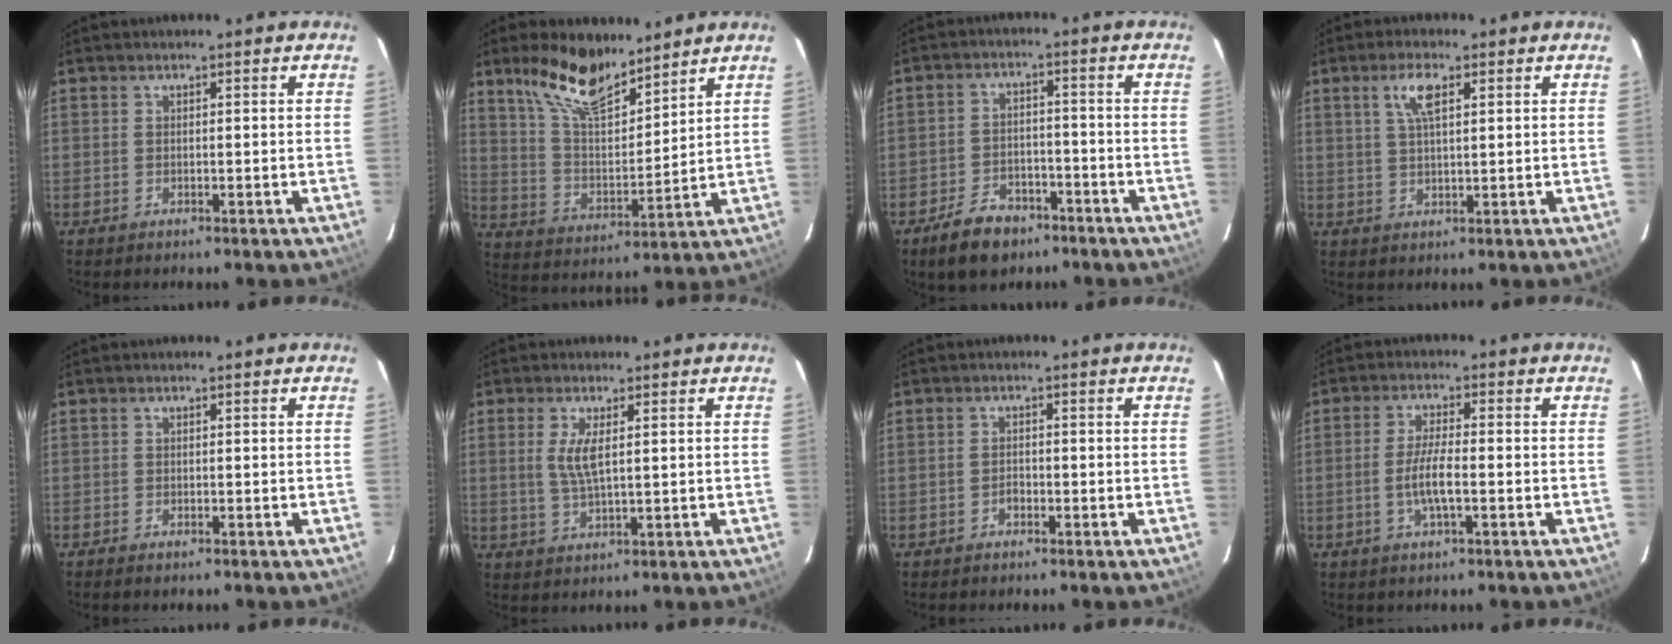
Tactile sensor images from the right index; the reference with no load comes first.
{"total": 13.8, "force": [10.5, 4.9, 7.6], "torque": [-0.143, 0.008, 0.202]}
{"total": 9.1, "force": [-6.2, 5.2, 4.1], "torque": [-0.102, 0.013, -0.093]}
{"total": 4.8, "force": [2.1, 1.6, 4.0], "torque": [-0.076, 0.008, 0.041]}
{"total": 0.8, "force": [-0.7, 0.3, 0.4], "torque": [-0.009, -0.003, -0.014]}
{"total": 4.8, "force": [1.0, 1.3, 4.5], "torque": [-0.093, -0.003, 0.020]}
{"total": 1.3, "force": [-0.8, 0.8, 0.6], "torque": [-0.012, 0.004, -0.014]}
{"total": 5.4, "force": [-1.6, 0.8, 5.1], "torque": [-0.100, -0.004, -0.031]}